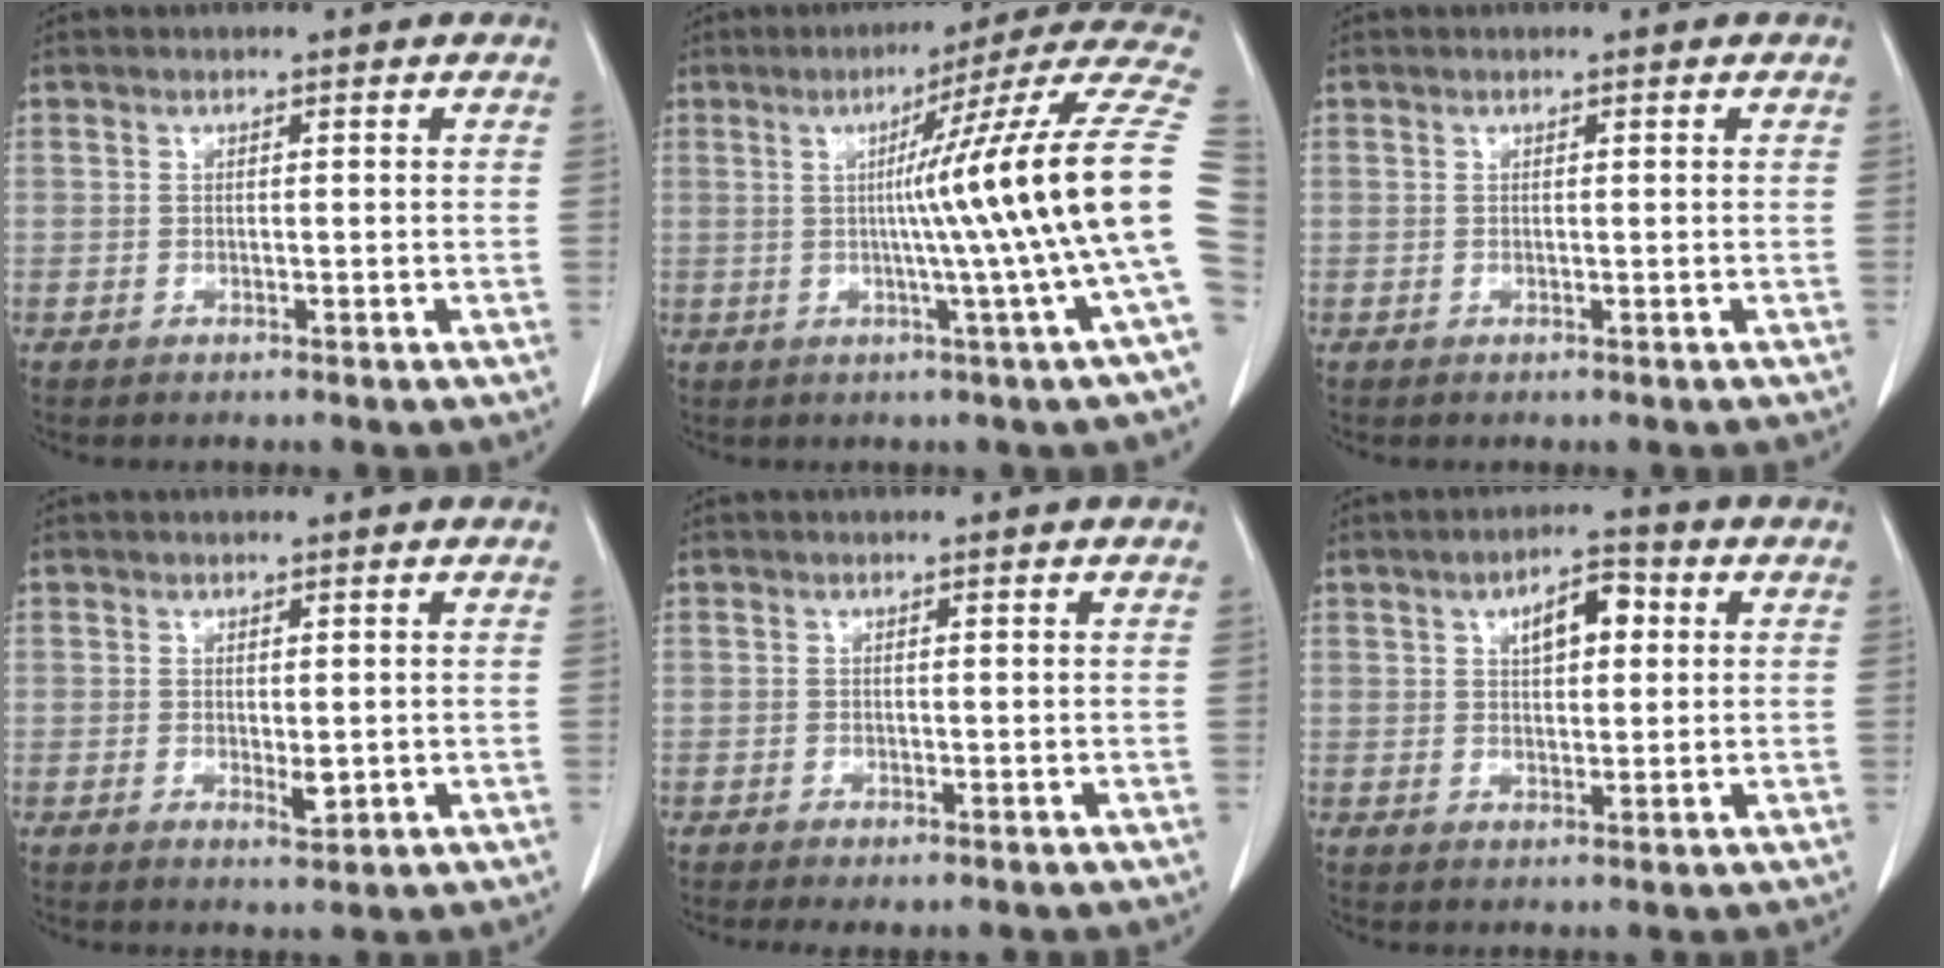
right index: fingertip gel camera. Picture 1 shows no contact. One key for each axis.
{"total": 18.2, "fx": -0.4, "fy": -3.3, "fz": 17.9, "tx": -0.205, "ty": 0.007, "tz": -0.018}
{"total": 0.0}
{"total": 2.0, "fx": -0.1, "fy": 0.9, "fz": 1.8, "tx": -0.029, "ty": -0.006, "tz": 0.003}
{"total": 2.2, "fx": -1.5, "fy": 0.9, "fz": 1.3, "tx": -0.014, "ty": -0.004, "tz": -0.018}
{"total": 5.9, "fx": 1.9, "fy": 2.7, "fz": 4.9, "tx": -0.077, "ty": 0.013, "tz": 0.031}